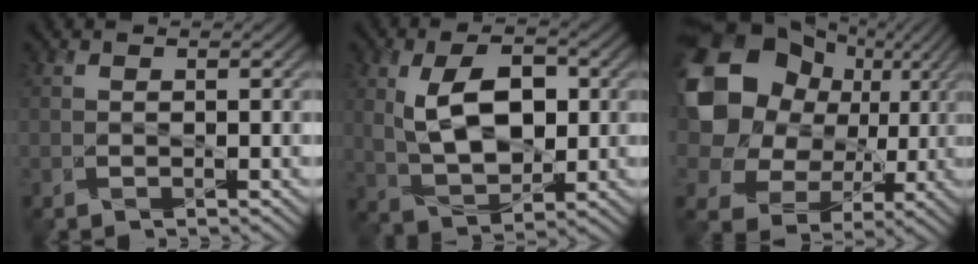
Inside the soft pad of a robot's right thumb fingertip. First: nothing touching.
{"total": 9.1, "force": [1.3, 5.2, 7.3], "torque": [-0.147, 0.004, 0.022]}
{"total": 16.2, "force": [4.1, 13.2, 8.5], "torque": [-0.202, 0.020, 0.077]}